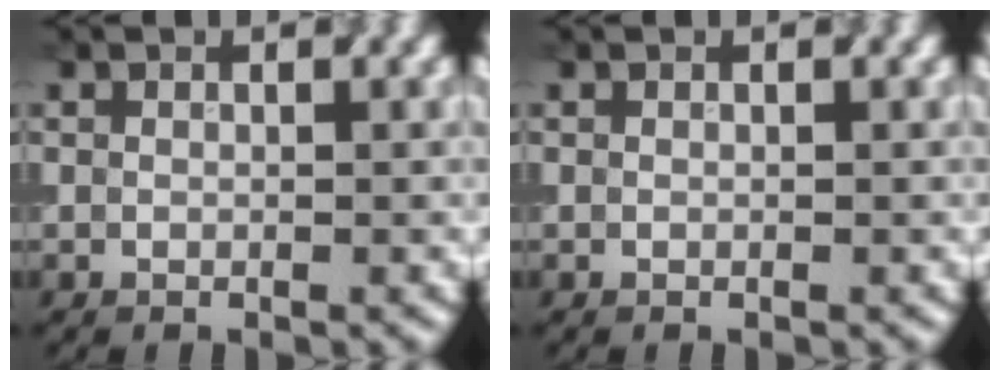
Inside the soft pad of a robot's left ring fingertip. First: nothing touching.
{"total": 0.0}